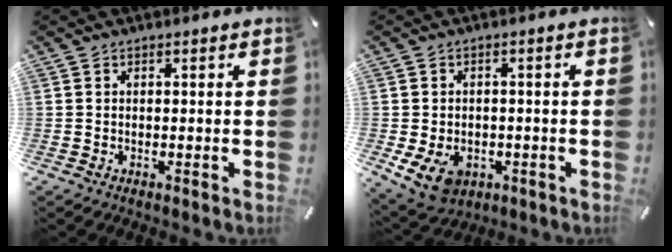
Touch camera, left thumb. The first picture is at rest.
{"total": 8.0, "force": [-2.8, 6.0, 4.5], "torque": [-0.096, 0.012, -0.050]}